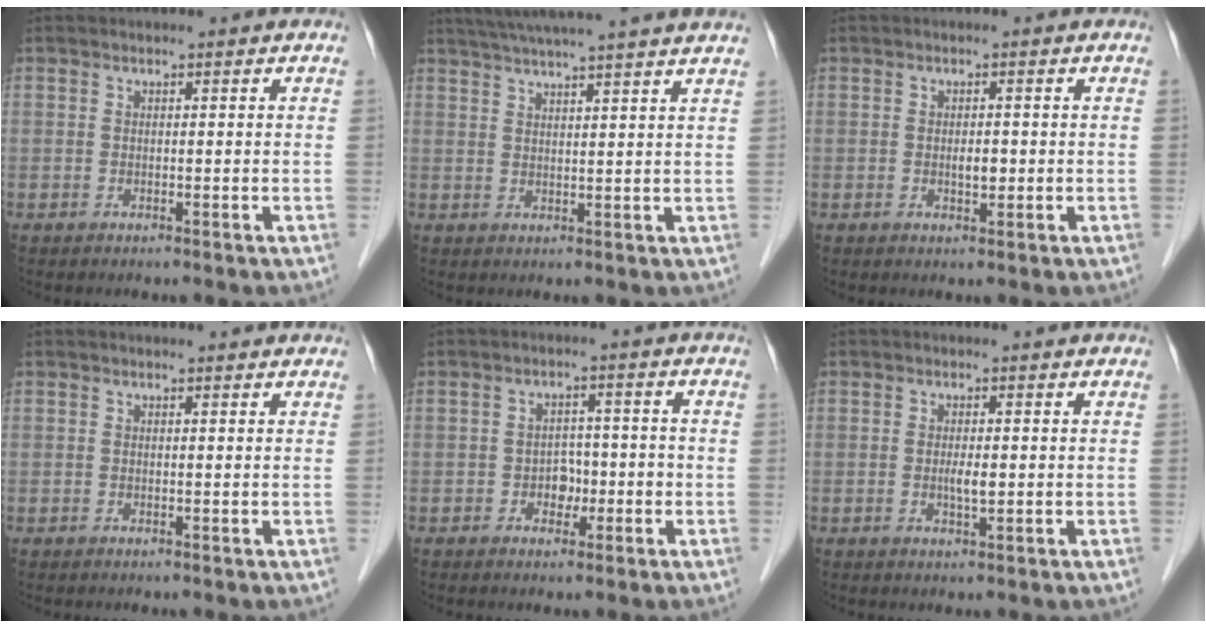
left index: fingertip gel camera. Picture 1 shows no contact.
{"total": 17.4, "force": [15.3, -0.8, 8.3], "torque": [-0.143, 0.017, 0.202]}
{"total": 1.7, "force": [-0.2, 0.8, 1.5], "torque": [-0.026, -0.001, -0.002]}
{"total": 1.0, "force": [0.9, 0.2, 0.1], "torque": [-0.012, 0.002, 0.009]}
{"total": 3.4, "force": [-1.2, 2.5, 2.0], "torque": [-0.027, 0.009, -0.018]}
{"total": 1.9, "force": [-0.1, 0.5, 1.8], "torque": [-0.036, -0.002, -0.001]}